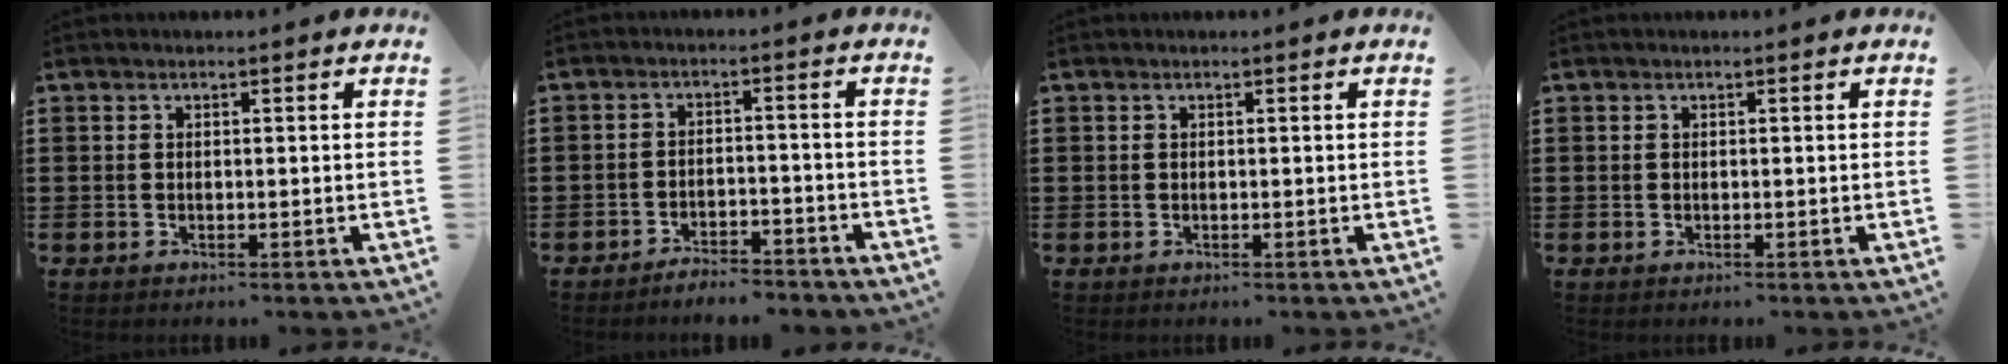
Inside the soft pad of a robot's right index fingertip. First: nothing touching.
{"total": 3.5, "force": [-3.5, 0.4, 0.4], "torque": [-0.012, 0.005, -0.071]}
{"total": 0.0}
{"total": 0.0}